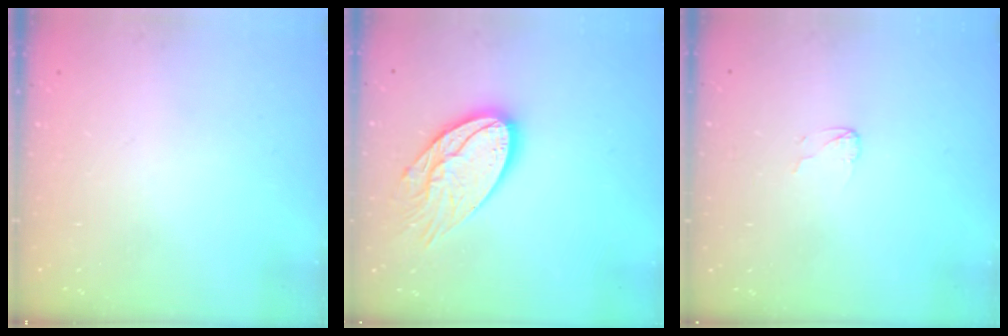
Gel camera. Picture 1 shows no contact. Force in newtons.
{"total": 14.3, "press": 14.3, "slide": 0.7}
{"total": 2.9, "press": 2.8, "slide": 0.3}